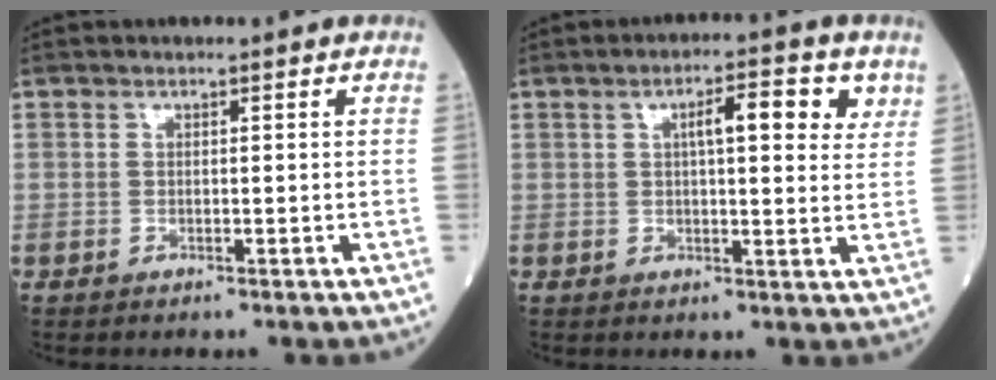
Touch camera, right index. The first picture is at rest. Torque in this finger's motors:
{"motor_torque": [1.03, 0.32, 0.45, 0.09]}